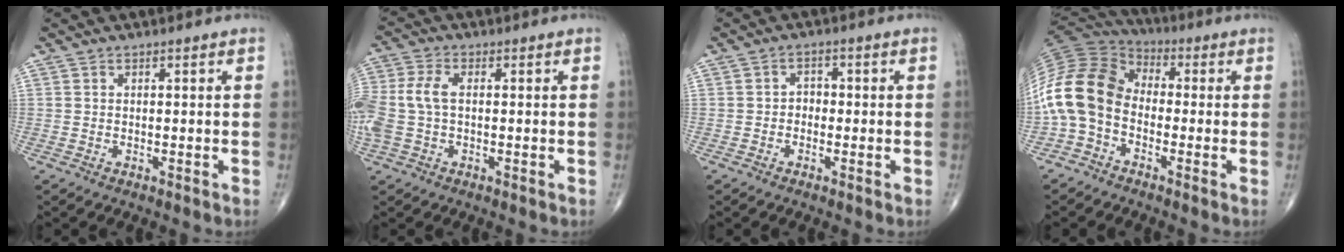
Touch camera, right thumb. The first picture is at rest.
{"total": 9.3, "force": [-0.1, 5.7, 7.3], "torque": [-0.198, 0.017, -0.001]}
{"total": 2.2, "force": [-0.6, 1.8, 1.0], "torque": [0.002, 0.010, -0.018]}
{"total": 14.5, "force": [-3.1, 10.3, 9.7], "torque": [-0.193, 0.054, -0.077]}